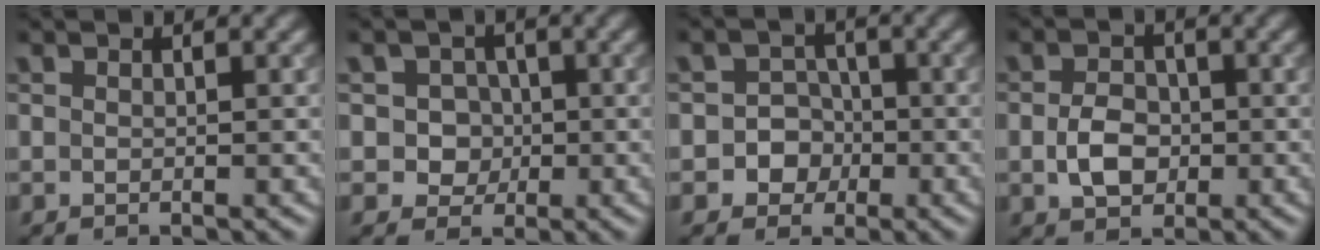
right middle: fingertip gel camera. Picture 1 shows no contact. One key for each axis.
{"total": 2.8, "fx": -0.1, "fy": 2.6, "fz": 1.1, "tx": 0.006, "ty": 0.006, "tz": -0.015}
{"total": 3.6, "fx": -1.1, "fy": 3.3, "fz": 0.8, "tx": 0.021, "ty": 0.010, "tz": -0.037}
{"total": 3.4, "fx": -0.6, "fy": 2.5, "fz": 2.2, "tx": -0.042, "ty": -0.001, "tz": -0.014}